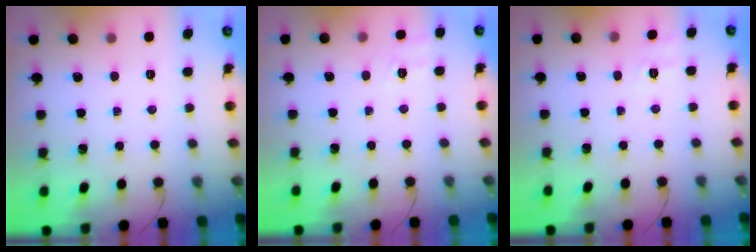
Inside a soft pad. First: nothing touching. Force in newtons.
{"total": 8.4, "press": 8.1, "slide": 2.3}
{"total": 6.0, "press": 5.7, "slide": 1.9}